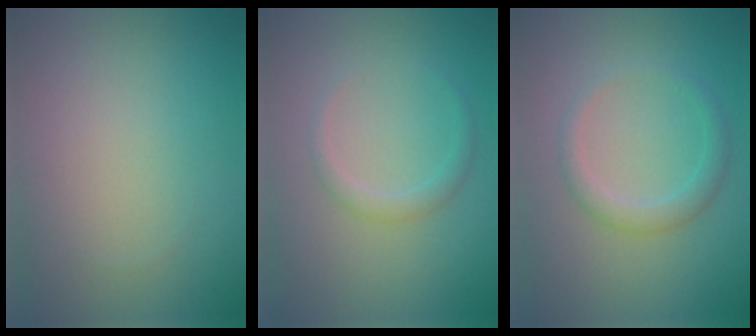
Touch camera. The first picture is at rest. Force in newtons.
{"total": 1.4, "press": 1.4, "slide": 0.2}
{"total": 2.1, "press": 2.1, "slide": 0.1}